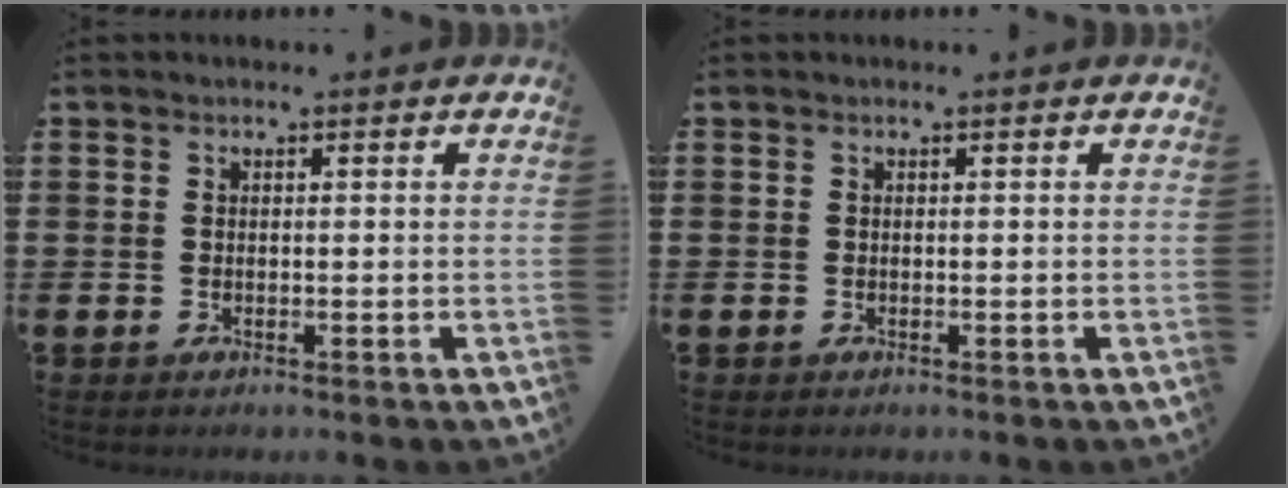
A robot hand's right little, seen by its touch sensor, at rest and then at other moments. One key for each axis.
{"total": 0.0}